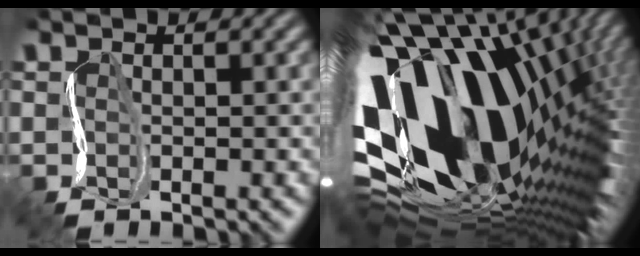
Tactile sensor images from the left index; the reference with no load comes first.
{"total": 18.0, "force": [2.4, 9.5, 15.0], "torque": [-0.300, -0.049, 0.061]}